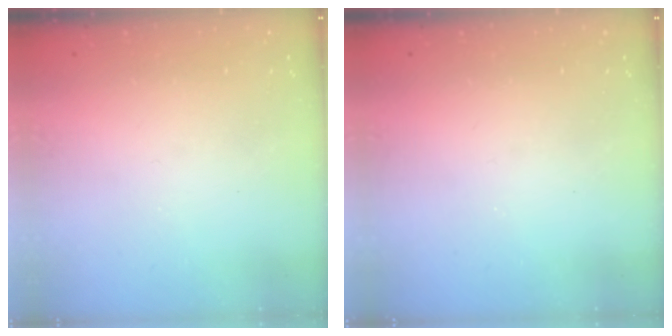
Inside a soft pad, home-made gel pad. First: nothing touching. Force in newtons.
{"total": 0.0}